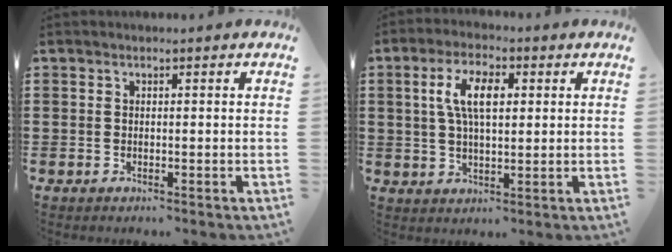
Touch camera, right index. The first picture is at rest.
{"total": 6.8, "force": [1.5, 2.9, 5.9], "torque": [-0.122, 0.014, 0.024]}